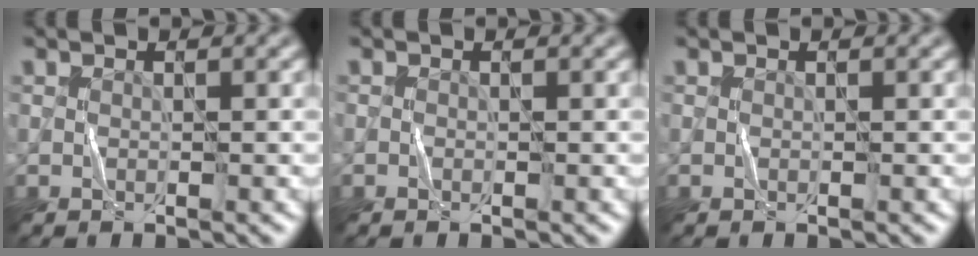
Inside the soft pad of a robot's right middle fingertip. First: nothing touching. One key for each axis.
{"total": 0.0}
{"total": 0.0}